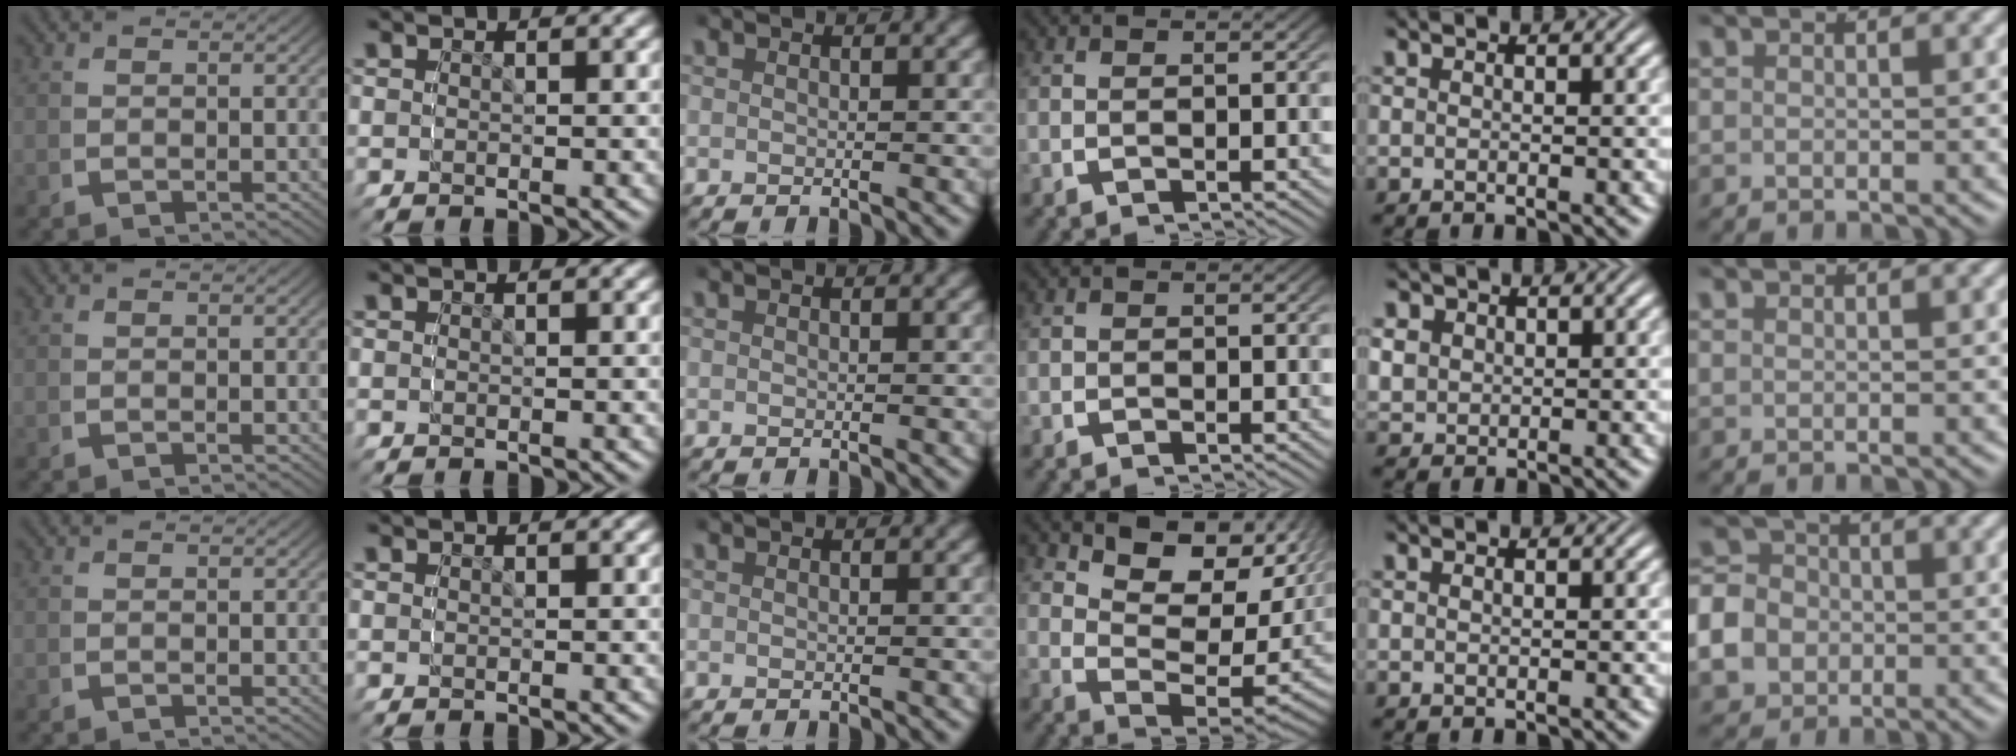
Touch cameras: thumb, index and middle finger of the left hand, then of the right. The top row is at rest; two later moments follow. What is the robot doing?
{"motion": "grasp_and_lifting", "object": "cloth"}